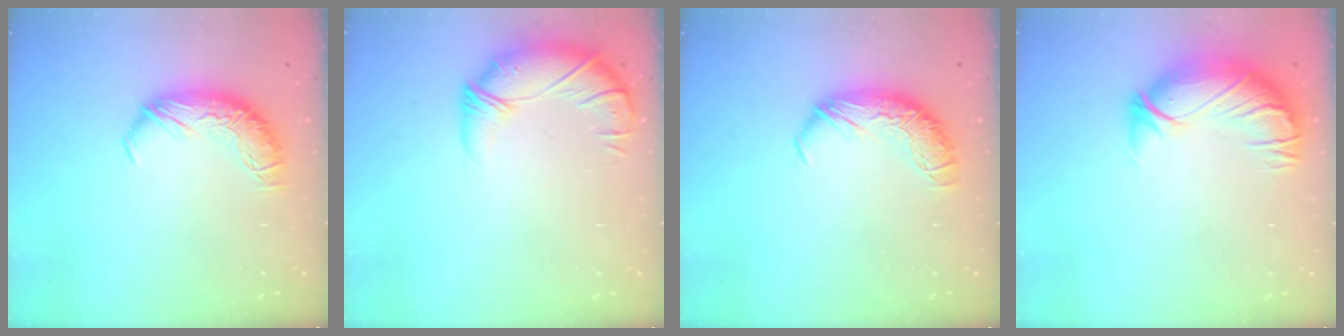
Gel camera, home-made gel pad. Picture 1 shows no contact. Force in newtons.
{"total": 3.7, "press": 2.8, "slide": 2.5}
{"total": 0.0}
{"total": 2.9, "press": 0.4, "slide": 2.9}